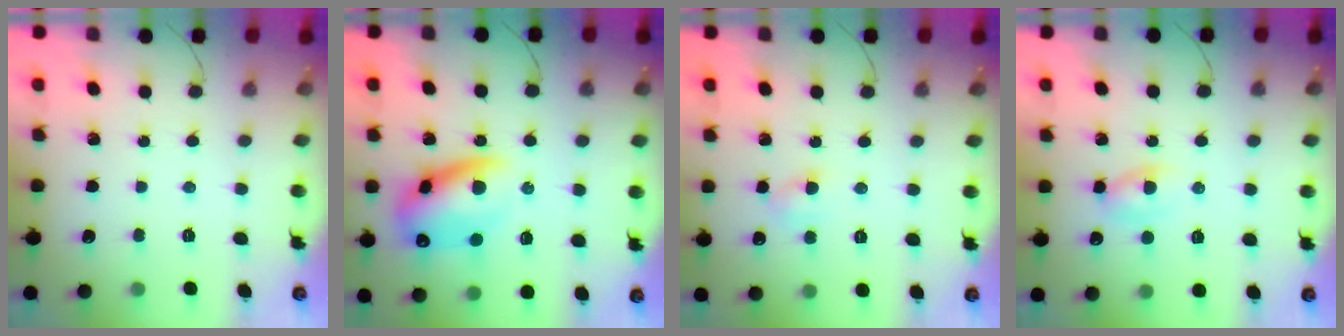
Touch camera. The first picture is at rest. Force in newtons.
{"total": 14.0, "press": 13.5, "slide": 3.8}
{"total": 4.1, "press": 3.9, "slide": 1.2}
{"total": 2.5, "press": 2.2, "slide": 1.1}